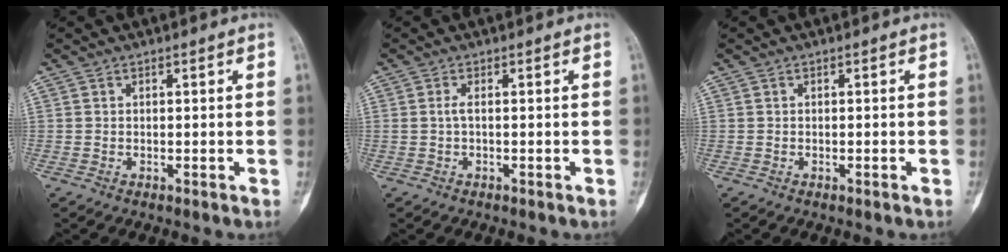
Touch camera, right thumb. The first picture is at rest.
{"total": 1.2, "force": [0.0, 0.3, 1.2], "torque": [-0.031, 0.001, 0.001]}
{"total": 0.0}